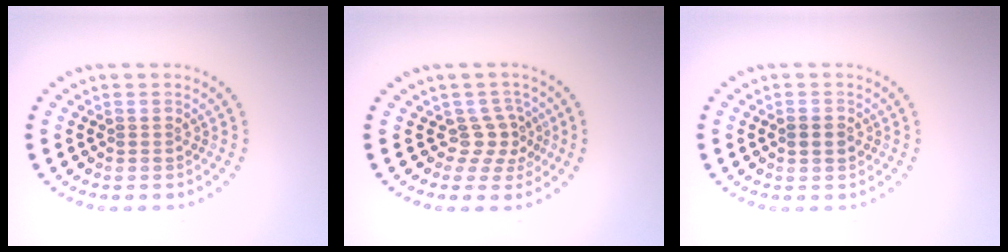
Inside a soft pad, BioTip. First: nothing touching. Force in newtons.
{"total": 2.4, "press": 1.6, "slide": 1.7}
{"total": 1.8, "press": 1.8, "slide": 0.2}